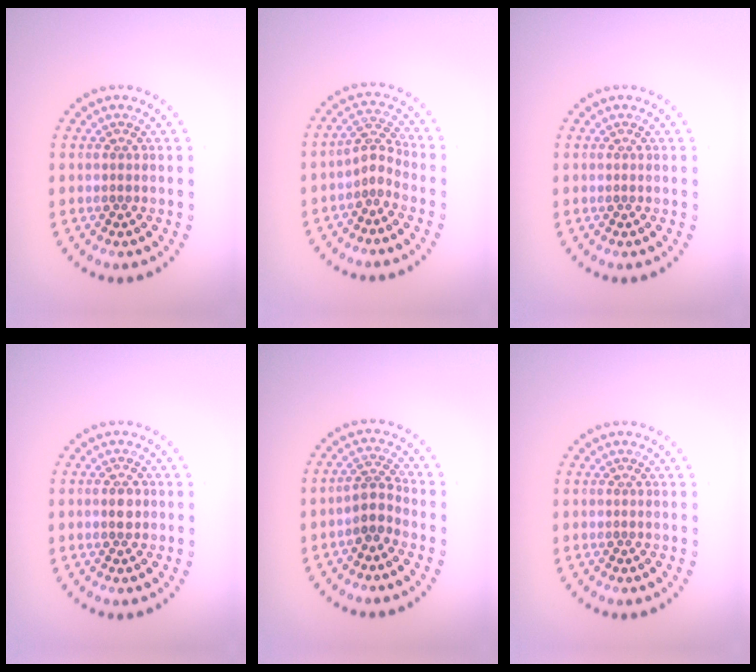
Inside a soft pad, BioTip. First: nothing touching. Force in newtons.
{"total": 2.2, "press": 1.5, "slide": 1.6}
{"total": 0.0}
{"total": 1.3, "press": 1.2, "slide": 0.4}
{"total": 2.3, "press": 1.8, "slide": 1.3}
{"total": 0.0}